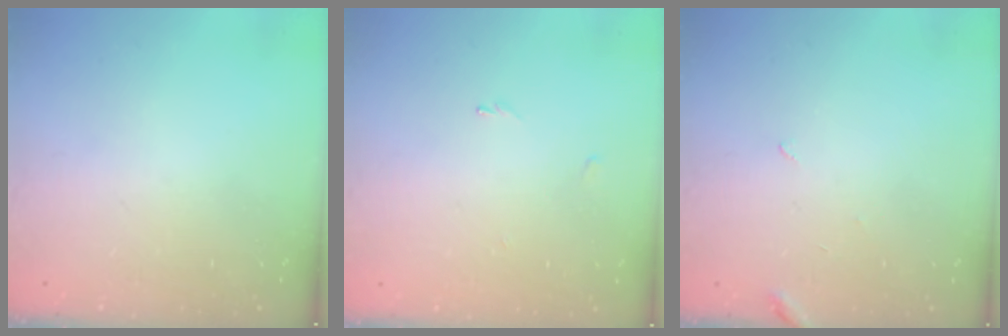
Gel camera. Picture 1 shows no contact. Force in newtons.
{"total": 0.0}
{"total": 3.0, "press": 3.0, "slide": 0.2}